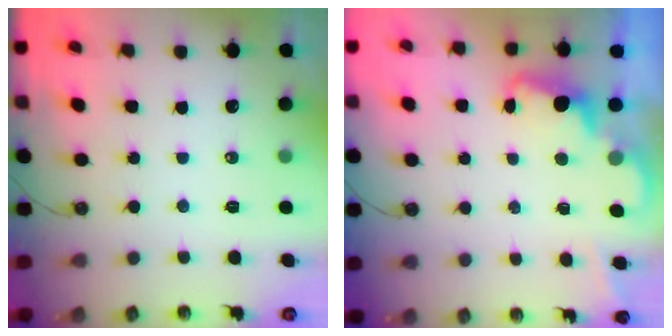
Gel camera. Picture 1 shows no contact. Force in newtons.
{"total": 2.4, "press": 2.4, "slide": 0.5}